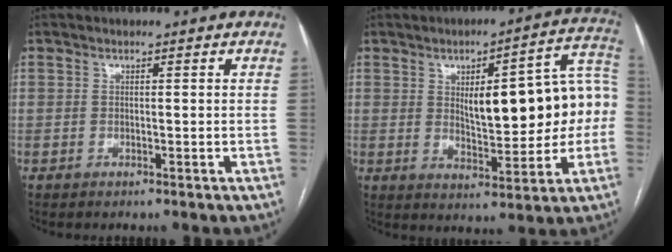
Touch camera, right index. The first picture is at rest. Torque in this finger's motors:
{"motor_torque": [0.72, 0.27, 0.31, 0.12]}